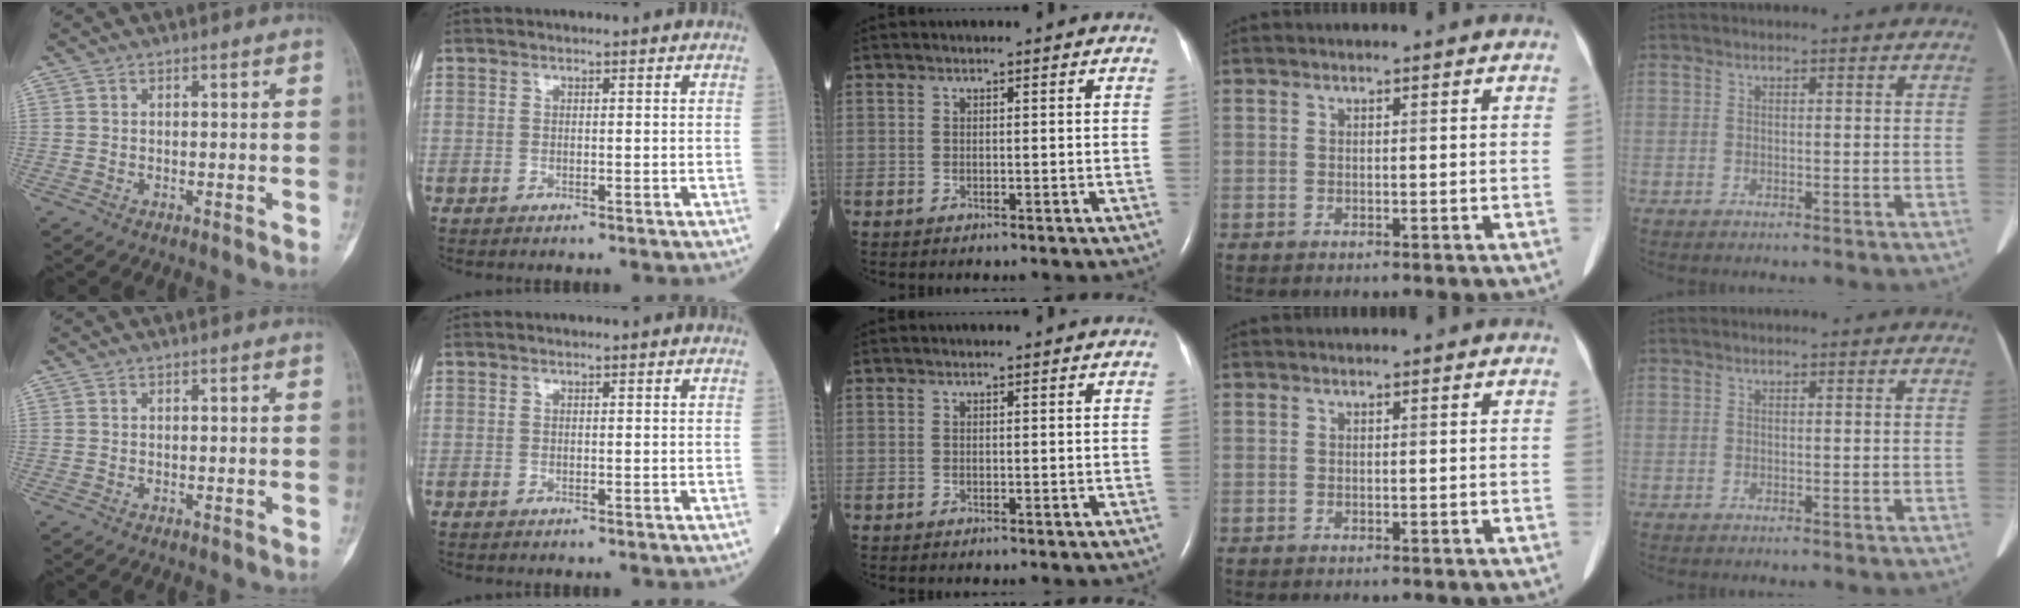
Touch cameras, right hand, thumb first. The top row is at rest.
{}